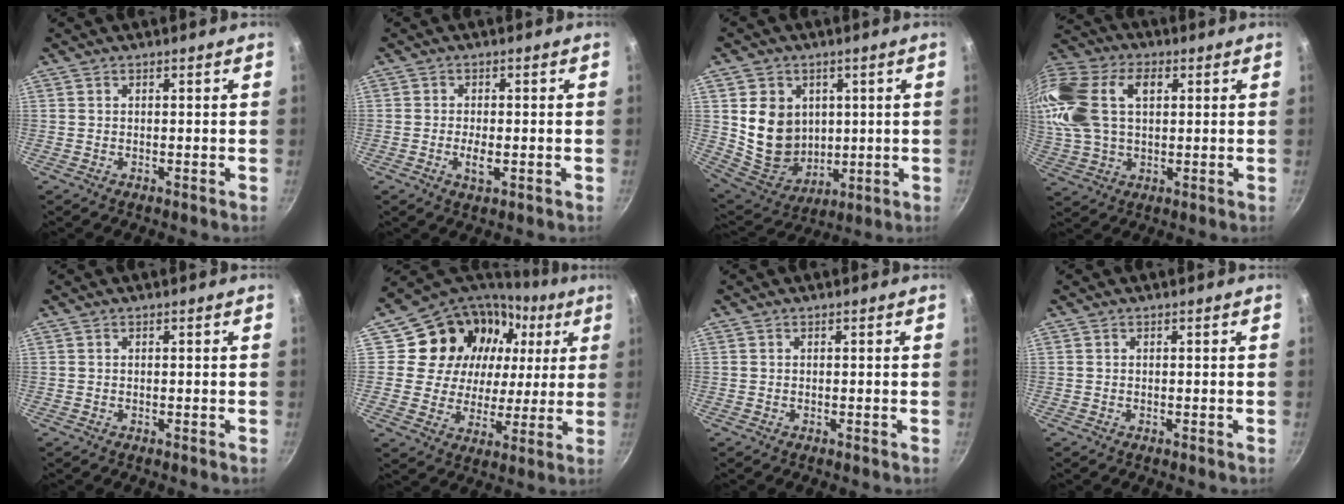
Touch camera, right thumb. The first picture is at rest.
{"total": 3.2, "force": [-0.8, 1.5, 2.7], "torque": [-0.052, 0.003, -0.015]}
{"total": 13.4, "force": [2.3, 11.4, 6.7], "torque": [-0.085, -0.022, 0.064]}
{"total": 21.1, "force": [5.5, 13.6, 15.2], "torque": [-0.336, 0.026, 0.096]}
{"total": 0.0}
{"total": 20.9, "force": [6.4, 16.9, 10.5], "torque": [-0.167, 0.001, 0.107]}
{"total": 0.0}
{"total": 0.0}